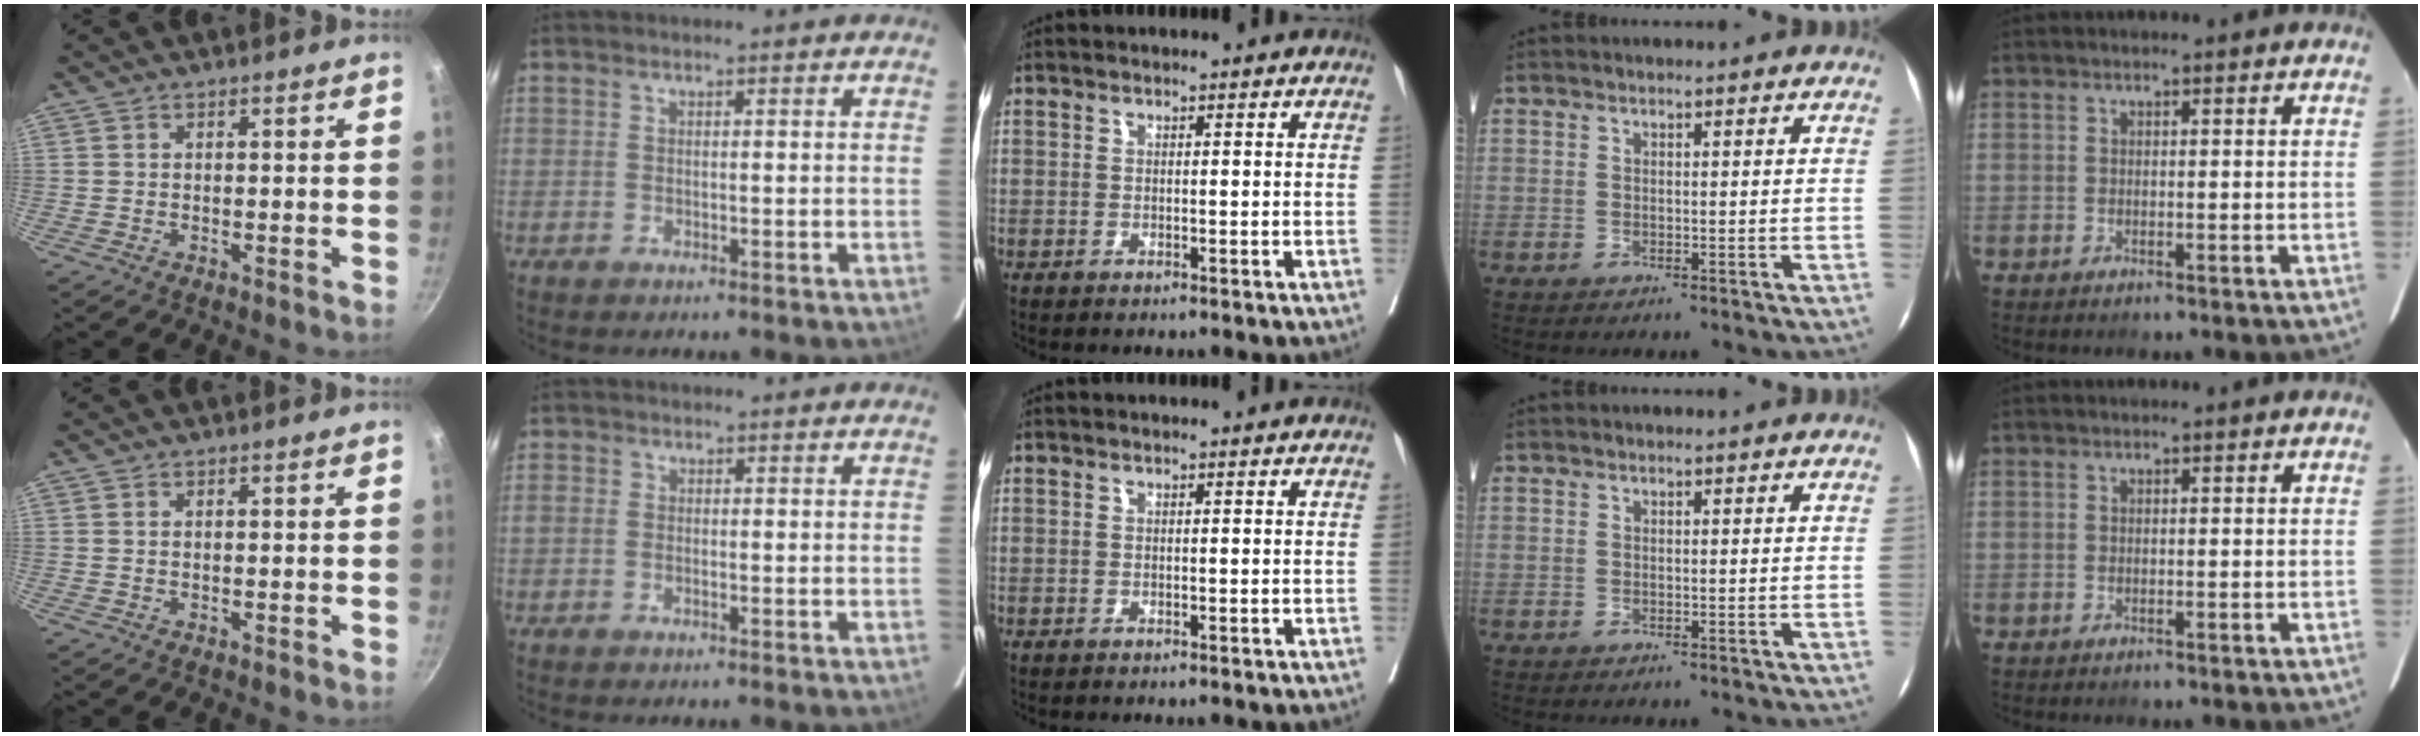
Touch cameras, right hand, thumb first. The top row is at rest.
{"index": {"total": 1.5, "force": [-0.4, 1.0, 1.0], "torque": [-0.025, 0.003, -0.006]}}